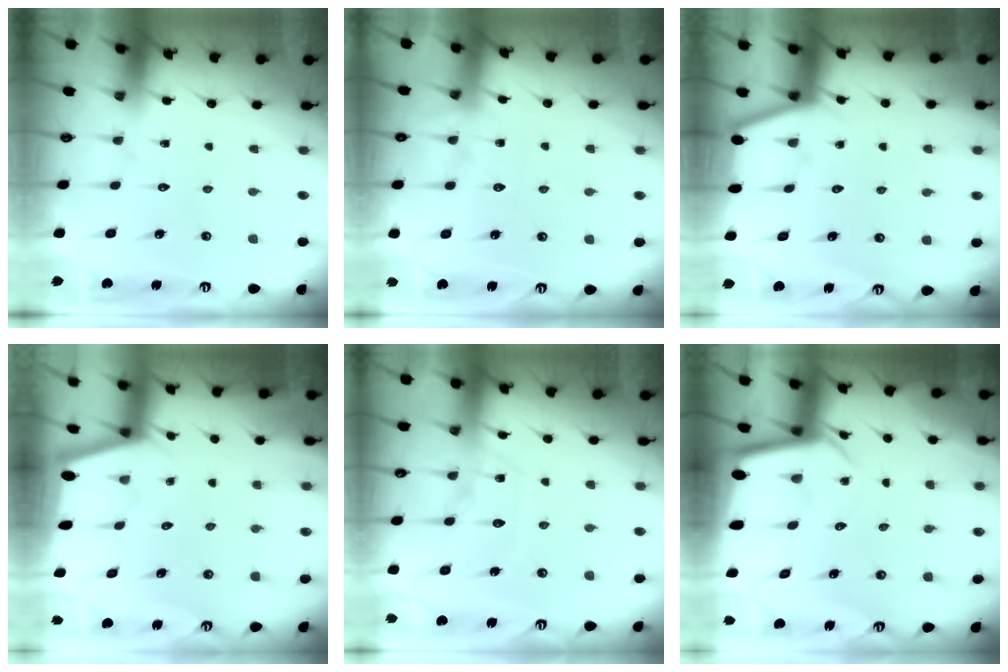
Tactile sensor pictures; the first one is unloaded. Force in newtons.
{"total": 6.0, "press": 5.9, "slide": 0.7}
{"total": 1.5, "press": 1.4, "slide": 0.2}
{"total": 1.8, "press": 1.8, "slide": 0.3}
{"total": 11.2, "press": 11.1, "slide": 1.0}
{"total": 2.6, "press": 2.6, "slide": 0.1}